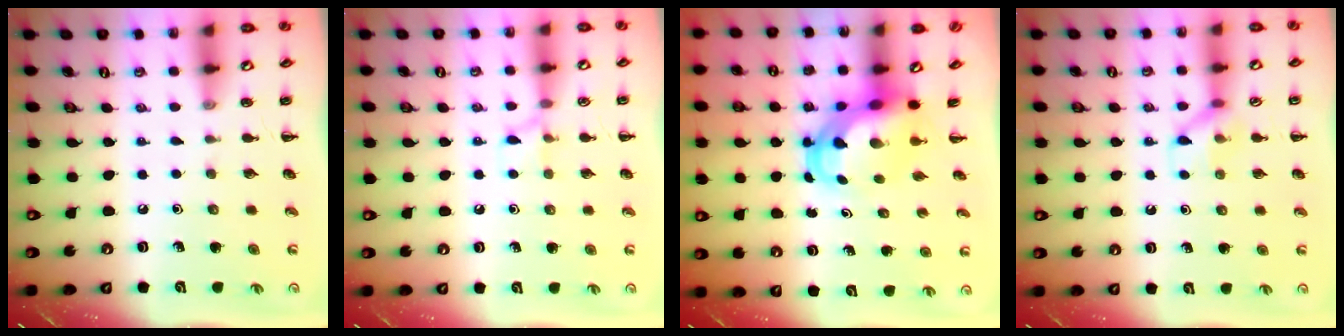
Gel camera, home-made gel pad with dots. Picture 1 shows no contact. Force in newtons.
{"total": 5.3, "press": 5.2, "slide": 1.1}
{"total": 5.7, "press": 5.6, "slide": 1.3}
{"total": 7.9, "press": 7.9, "slide": 0.6}